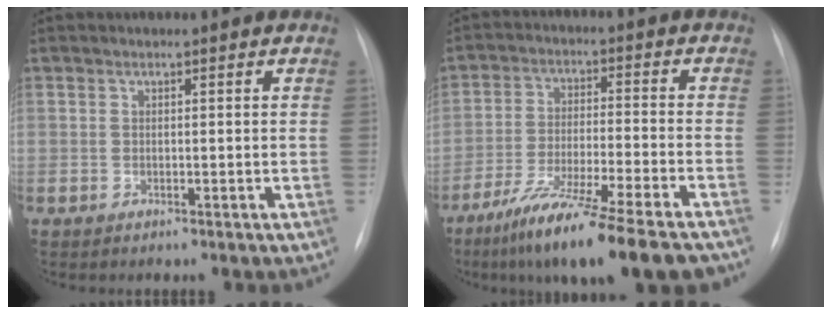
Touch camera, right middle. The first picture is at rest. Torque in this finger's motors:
{"motor_torque": [1.23, -0.91, 0.32, 0.17]}